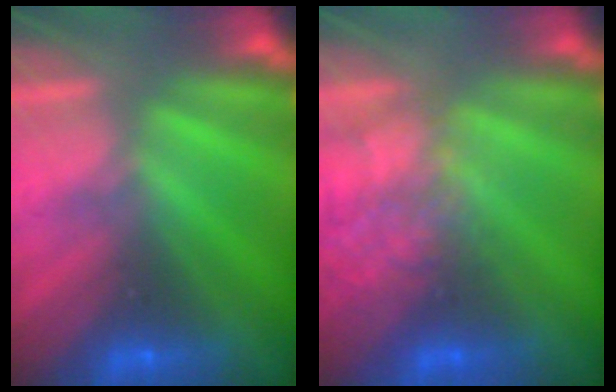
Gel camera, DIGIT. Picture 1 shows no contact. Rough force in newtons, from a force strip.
{"total": 2.2}